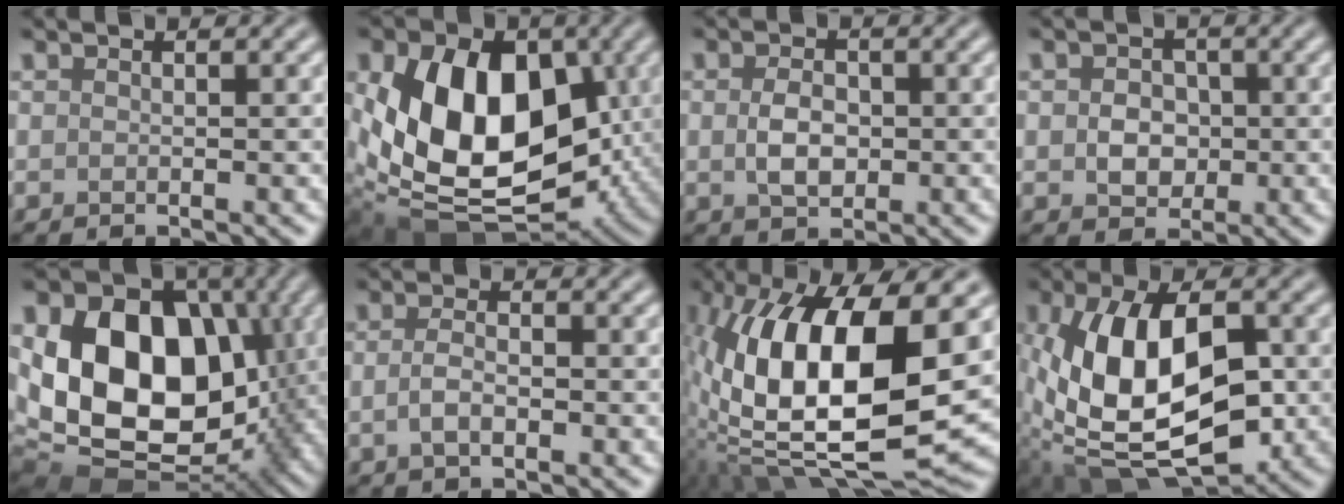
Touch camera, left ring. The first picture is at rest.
{"total": 13.1, "force": [0.9, 8.8, 9.7], "torque": [-0.154, -0.015, 0.016]}
{"total": 3.0, "force": [-0.1, 2.0, 2.2], "torque": [-0.047, -0.001, -0.002]}
{"total": 3.1, "force": [-0.1, 2.5, 1.7], "torque": [-0.026, 0.001, -0.008]}
{"total": 17.6, "force": [0.7, 12.6, 12.3], "torque": [-0.213, -0.016, 0.017]}
{"total": 2.2, "force": [-0.6, 1.0, 1.9], "torque": [-0.041, 0.001, -0.015]}
{"total": 16.7, "force": [0.2, 7.0, 15.2], "torque": [-0.287, 0.000, -0.005]}
{"total": 13.6, "force": [-0.7, 7.5, 11.3], "torque": [-0.225, 0.000, -0.010]}